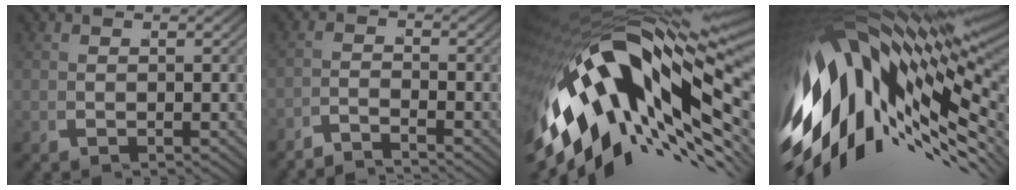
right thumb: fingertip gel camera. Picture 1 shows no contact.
{"total": 2.1, "force": [-2.1, 0.1, 0.2], "torque": [0.008, 0.002, -0.047]}
{"total": 24.3, "force": [-2.5, 12.2, 20.8], "torque": [-0.365, -0.018, -0.011]}
{"total": 26.1, "force": [-1.2, 14.3, 21.7], "torque": [-0.354, 0.011, -0.012]}